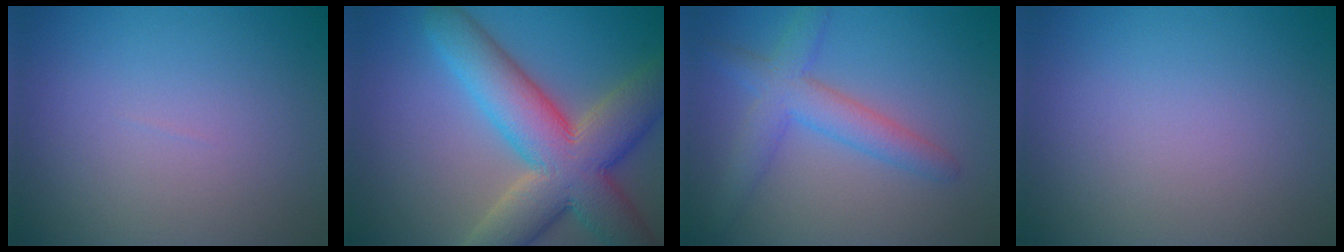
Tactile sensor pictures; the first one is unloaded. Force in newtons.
{"total": 11.7, "press": 11.7, "slide": 0.9}
{"total": 4.1, "press": 4.1, "slide": 0.1}
{"total": 0.0}